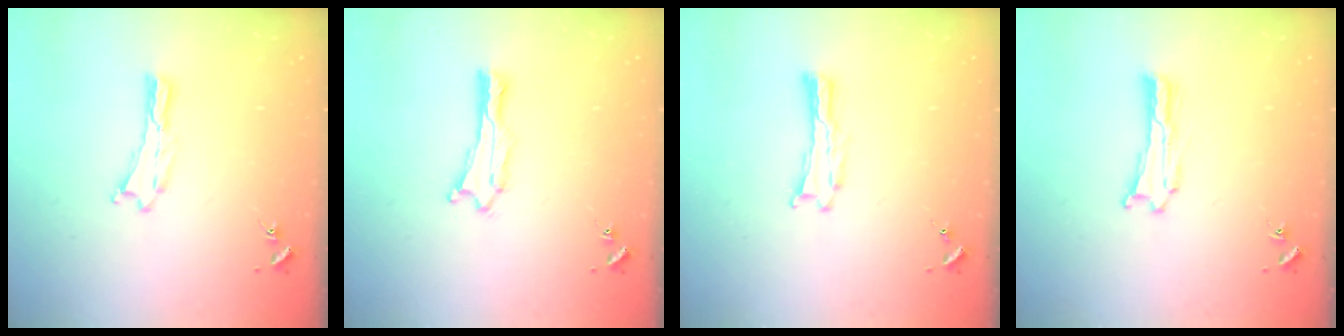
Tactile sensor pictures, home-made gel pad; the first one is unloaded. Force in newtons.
{"total": 0.0}
{"total": 0.0}
{"total": 0.0}